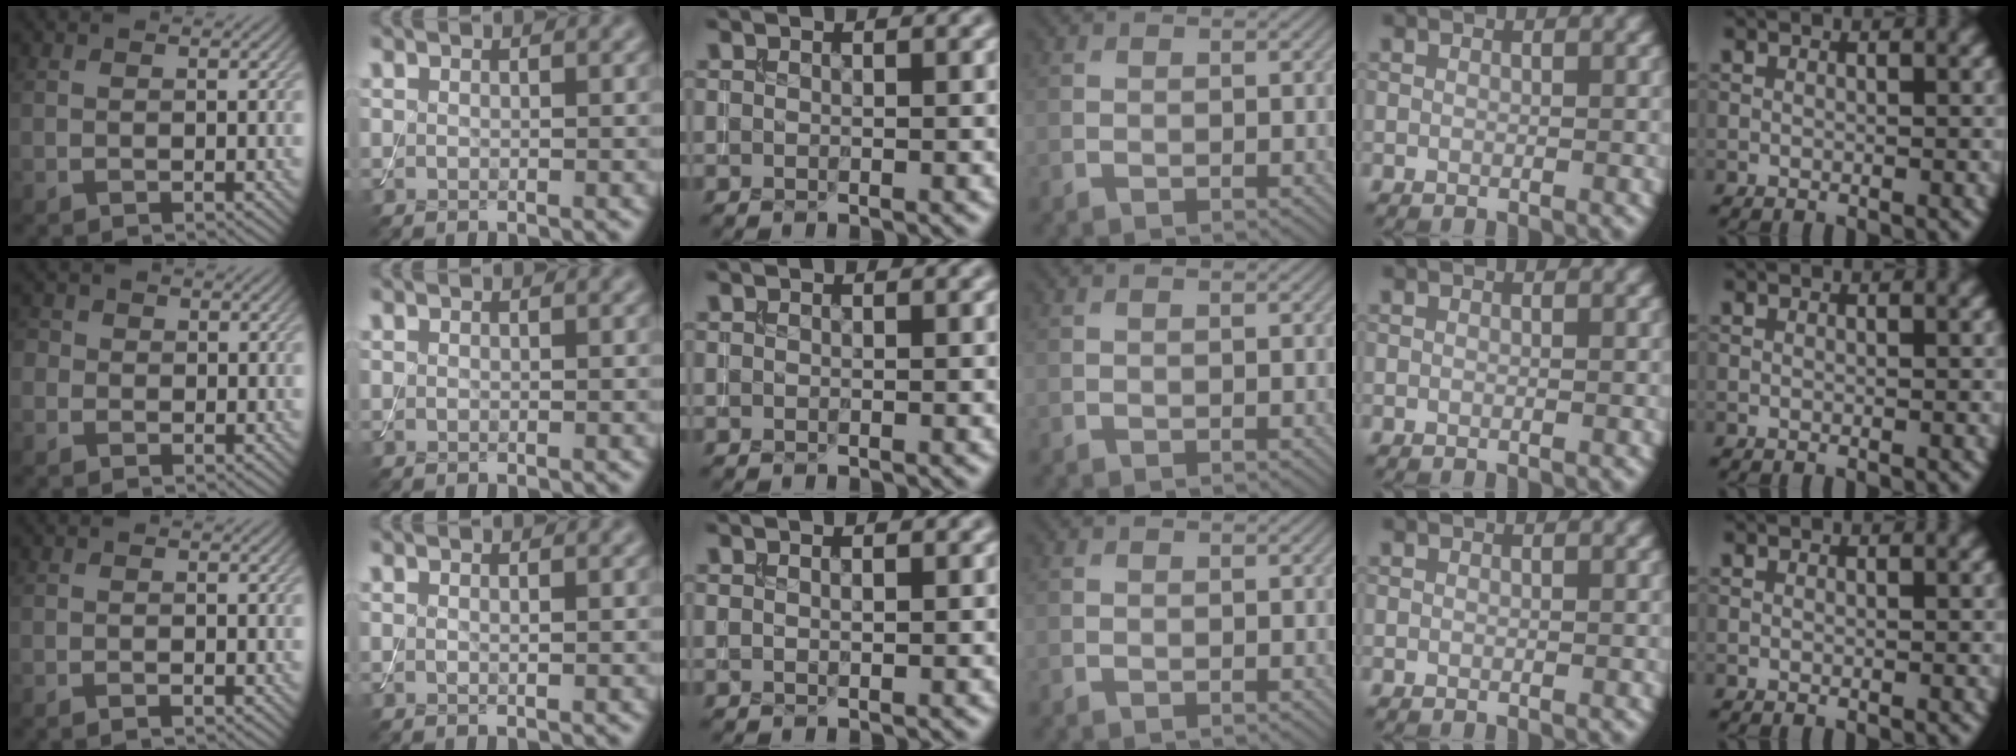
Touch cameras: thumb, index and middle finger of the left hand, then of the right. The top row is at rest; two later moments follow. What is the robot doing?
{"motion": "assemble", "object": "toy tower of hanoi"}